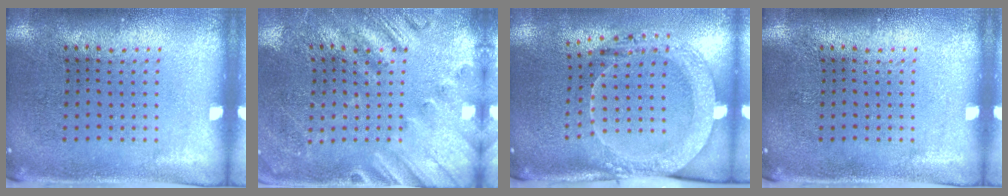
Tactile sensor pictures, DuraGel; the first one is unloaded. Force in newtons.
{"total": 2.2, "press": 2.0, "slide": 1.0}
{"total": 2.0, "press": 2.0, "slide": 0.2}
{"total": 0.0}